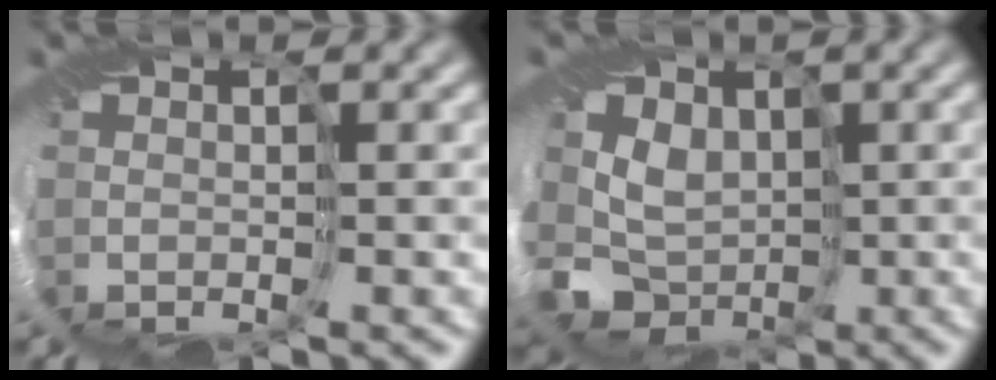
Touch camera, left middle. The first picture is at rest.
{"total": 4.6, "force": [-0.8, 4.3, 1.5], "torque": [-0.022, -0.017, -0.021]}